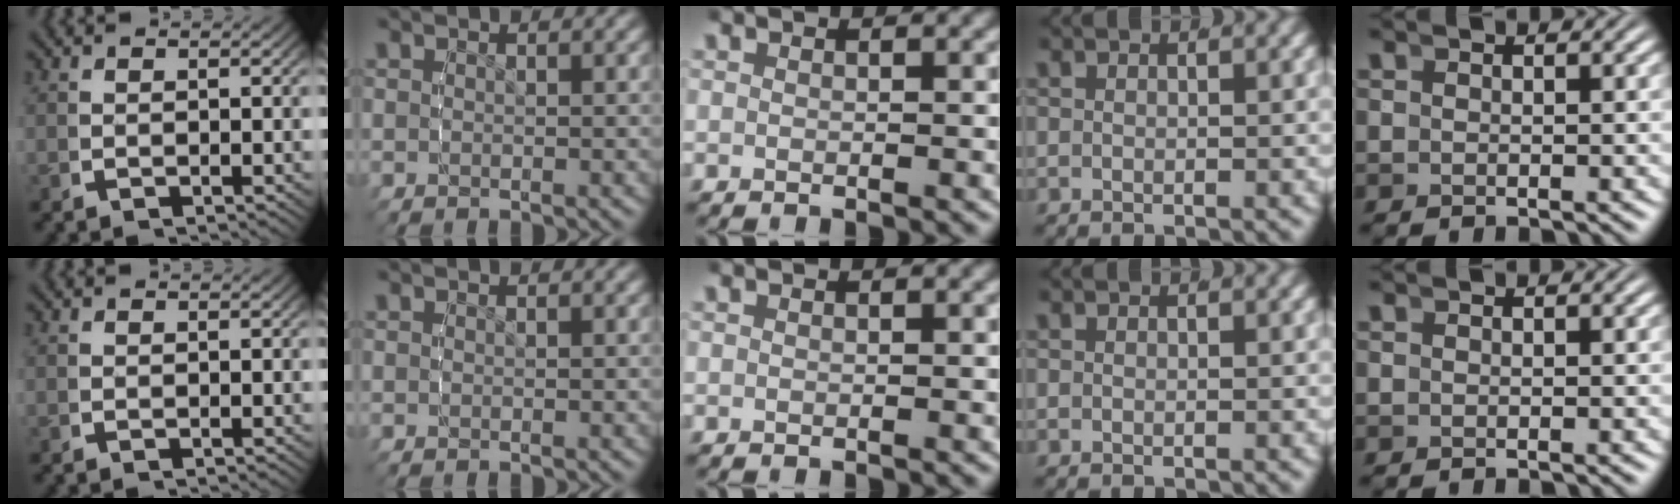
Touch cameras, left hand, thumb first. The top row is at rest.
{}